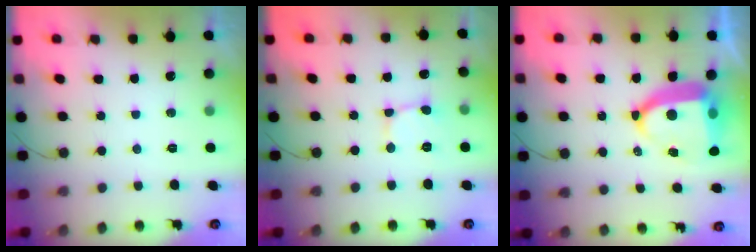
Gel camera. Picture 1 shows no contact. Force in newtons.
{"total": 2.4, "press": 2.4, "slide": 0.1}
{"total": 12.2, "press": 12.1, "slide": 1.5}